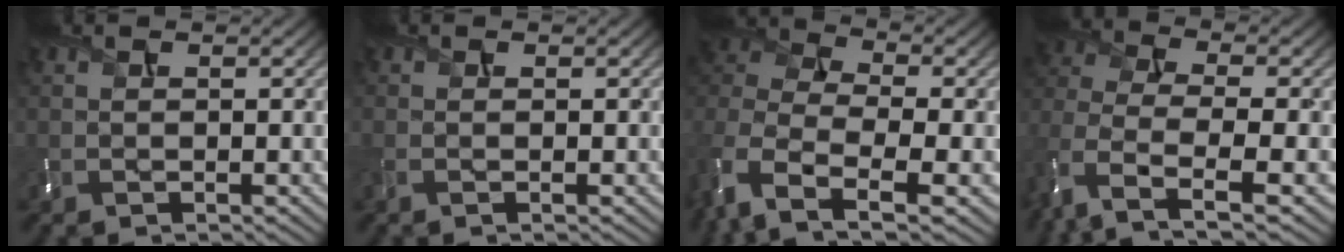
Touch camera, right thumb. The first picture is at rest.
{"total": 0.8, "force": [-0.3, 0.0, 0.7], "torque": [-0.018, -0.003, -0.009]}
{"total": 10.6, "force": [-3.8, 6.1, 7.7], "torque": [-0.219, -0.011, -0.075]}
{"total": 7.7, "force": [-2.7, 4.0, 6.0], "torque": [-0.143, -0.012, -0.066]}